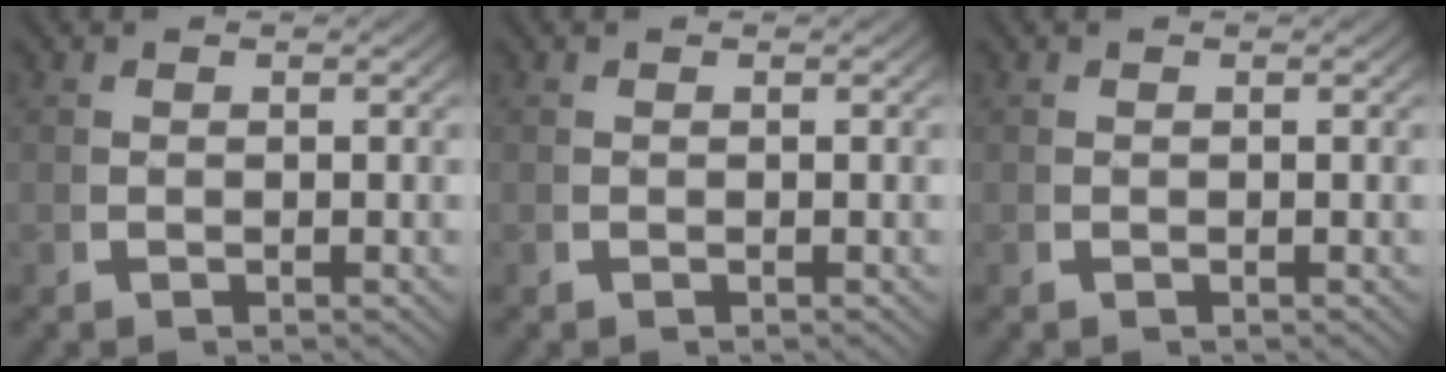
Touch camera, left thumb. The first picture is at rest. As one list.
[{"total": 0.0}, {"total": 0.0}]